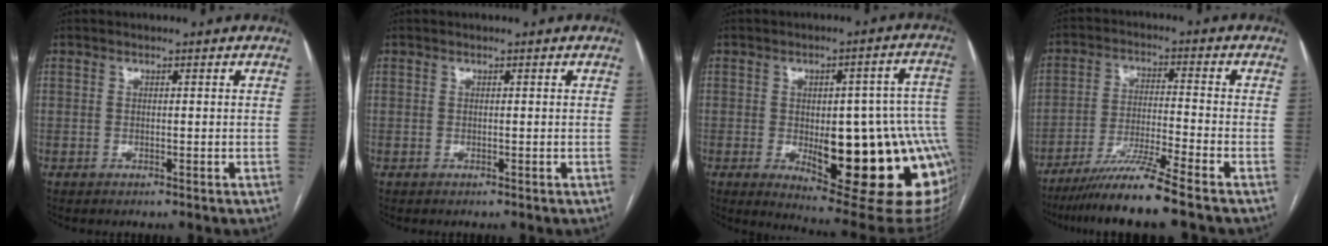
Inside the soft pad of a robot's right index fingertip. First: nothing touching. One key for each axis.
{"total": 0.0}
{"total": 24.1, "fx": -5.7, "fy": 6.6, "fz": 22.5, "tx": -0.201, "ty": 0.012, "tz": -0.053}
{"total": 9.4, "fx": -7.5, "fy": -1.8, "fz": 5.4, "tx": -0.094, "ty": -0.032, "tz": -0.137}